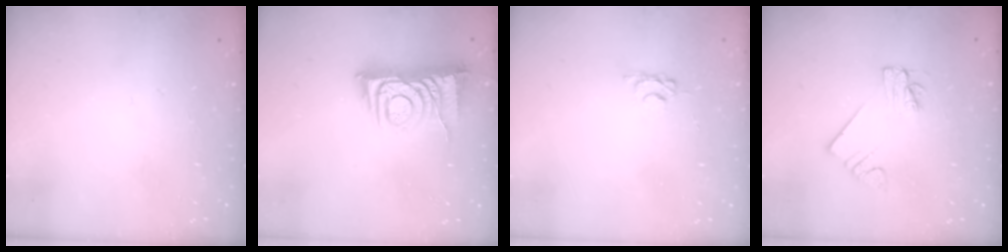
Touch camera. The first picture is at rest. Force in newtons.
{"total": 9.1, "press": 9.0, "slide": 1.0}
{"total": 3.1, "press": 3.0, "slide": 0.5}
{"total": 2.2, "press": 2.2, "slide": 0.1}